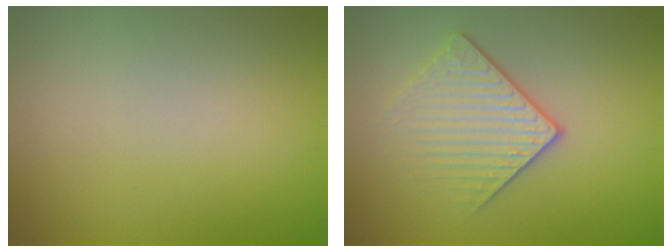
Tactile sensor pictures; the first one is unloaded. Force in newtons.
{"total": 3.4, "press": 2.9, "slide": 1.9}